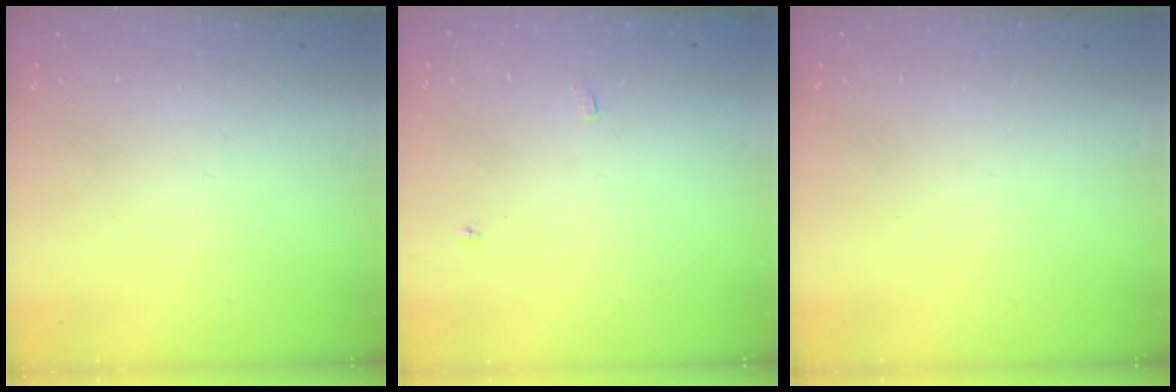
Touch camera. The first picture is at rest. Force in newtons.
{"total": 1.8, "press": 1.8, "slide": 0.3}
{"total": 0.0}